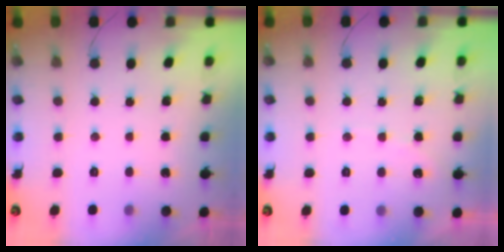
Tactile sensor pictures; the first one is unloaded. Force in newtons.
{"total": 4.0, "press": 4.0, "slide": 0.6}